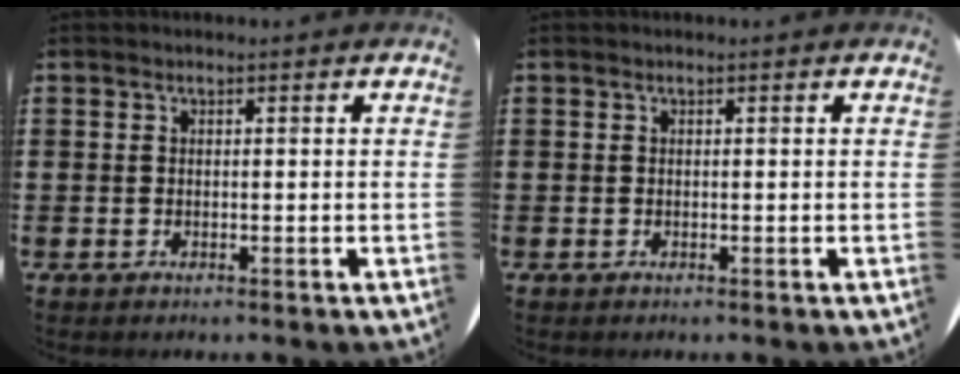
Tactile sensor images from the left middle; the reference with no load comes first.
{"total": 0.0}